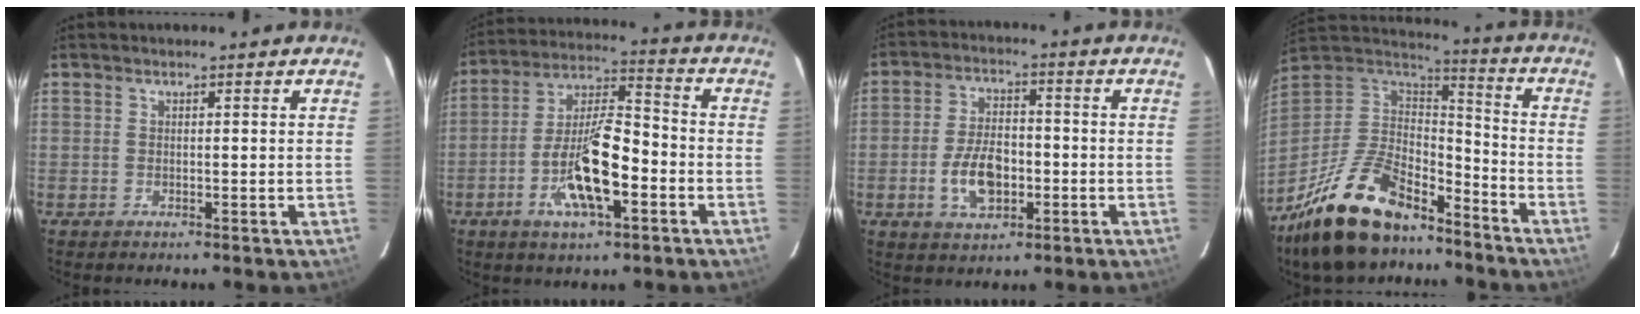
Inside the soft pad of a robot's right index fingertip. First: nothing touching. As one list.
[{"total": 14.3, "force": [-5.3, 4.5, 12.5], "torque": [-0.250, 0.000, -0.096]}, {"total": 9.2, "force": [-2.7, 5.2, 7.1], "torque": [-0.140, 0.007, -0.040]}, {"total": 24.7, "force": [-17.4, 10.8, 13.9], "torque": [-0.288, -0.005, -0.289]}]